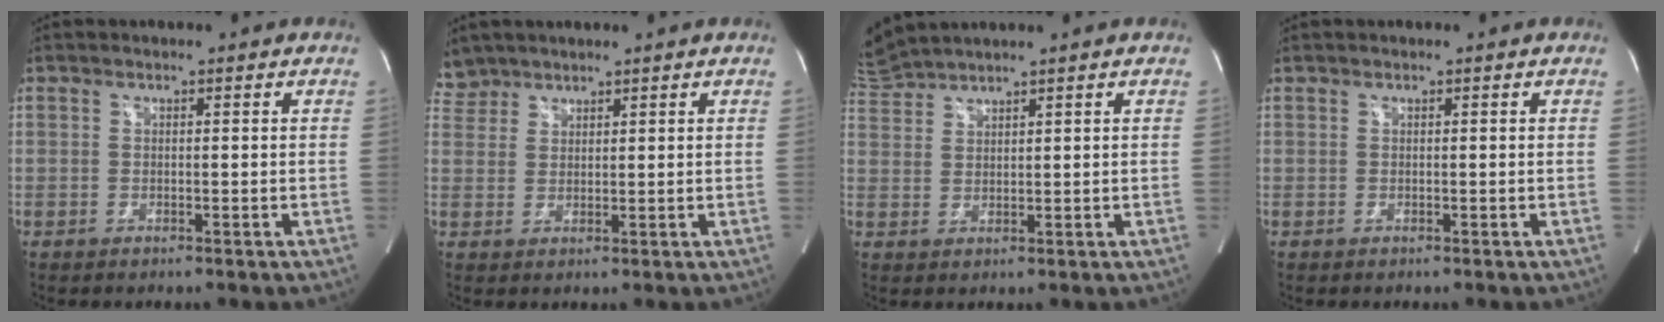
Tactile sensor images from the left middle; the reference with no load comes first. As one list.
[{"total": 3.2, "force": [2.9, 1.3, -0.5], "torque": [0.011, 0.011, 0.059]}, {"total": 4.4, "force": [4.3, -0.7, 0.3], "torque": [-0.026, 0.017, 0.096]}, {"total": 0.0}]